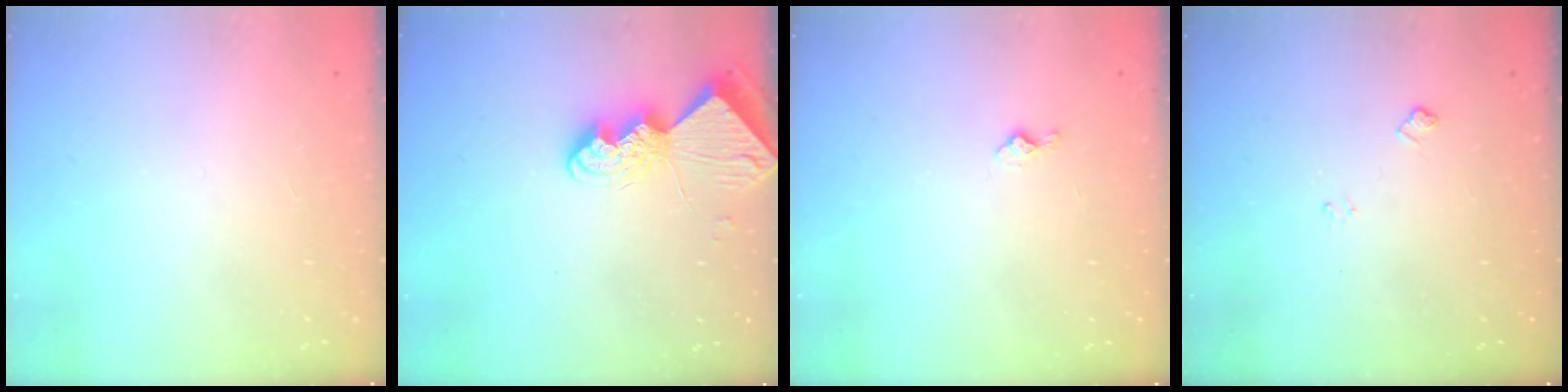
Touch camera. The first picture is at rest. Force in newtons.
{"total": 10.0, "press": 9.9, "slide": 0.9}
{"total": 3.4, "press": 3.4, "slide": 0.5}
{"total": 5.1, "press": 5.0, "slide": 0.8}